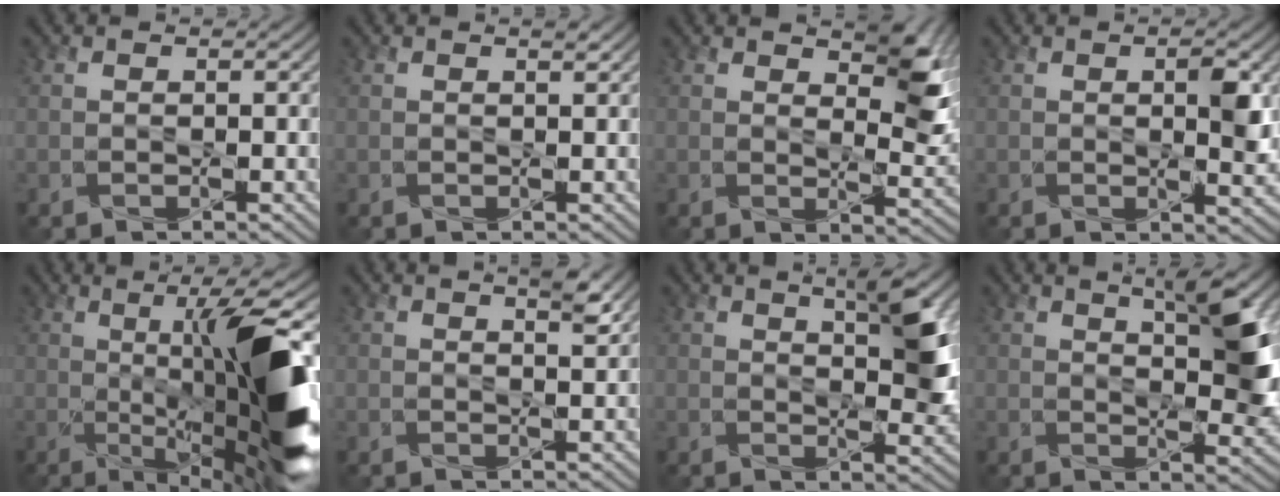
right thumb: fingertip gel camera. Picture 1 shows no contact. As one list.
[{"total": 0.6, "force": [0.4, 0.0, 0.4], "torque": [-0.006, 0.000, 0.007]}, {"total": 6.9, "force": [3.7, 2.7, 5.1], "torque": [-0.073, -0.010, 0.060]}, {"total": 3.4, "force": [0.7, 0.9, 3.2], "torque": [-0.058, -0.005, 0.015]}, {"total": 15.1, "force": [-0.8, 3.1, 14.7], "torque": [-0.217, 0.005, -0.003]}, {"total": 2.6, "force": [1.7, 0.5, 1.9], "torque": [-0.030, -0.002, 0.028]}, {"total": 6.4, "force": [2.6, 1.7, 5.6], "torque": [-0.088, -0.002, 0.046]}, {"total": 7.5, "force": [2.8, 2.1, 6.6], "torque": [-0.103, -0.002, 0.051]}]